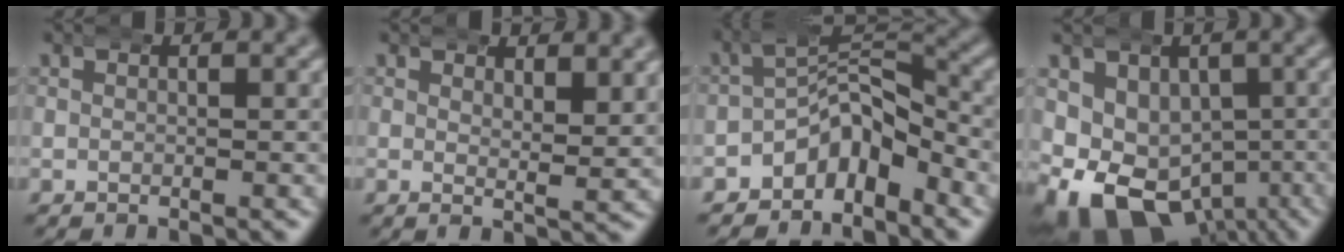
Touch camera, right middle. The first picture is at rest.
{"total": 2.6, "force": [2.5, -0.1, 1.0], "torque": [-0.009, -0.006, 0.037]}
{"total": 6.7, "force": [-2.6, 4.2, 4.5], "torque": [-0.050, 0.002, -0.052]}
{"total": 14.6, "force": [-5.7, 11.5, 6.8], "torque": [-0.154, -0.080, -0.075]}